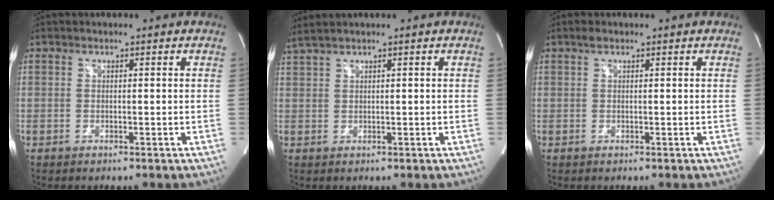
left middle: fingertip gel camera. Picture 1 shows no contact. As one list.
[{"total": 3.4, "force": [2.8, -0.6, 1.8], "torque": [-0.045, 0.024, 0.060]}, {"total": 0.8, "force": [0.6, 0.1, 0.5], "torque": [-0.017, 0.007, 0.013]}]